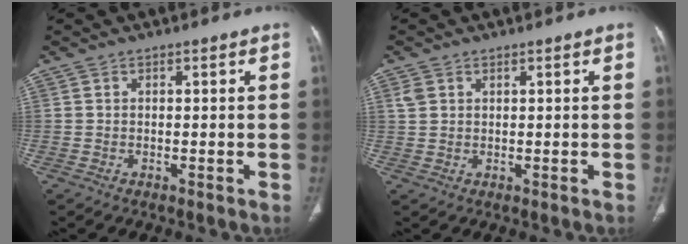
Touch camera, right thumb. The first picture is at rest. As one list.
[{"total": 2.0, "force": [1.0, 1.4, 1.0], "torque": [-0.020, 0.002, 0.027]}]